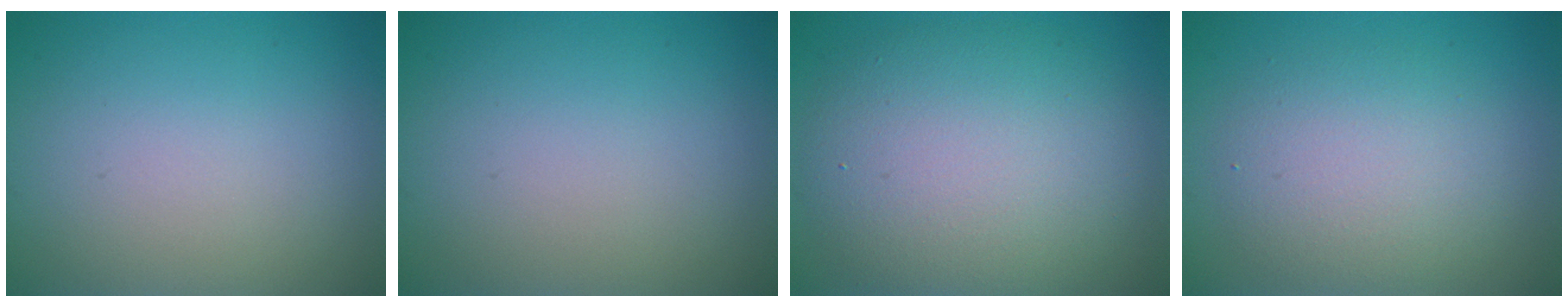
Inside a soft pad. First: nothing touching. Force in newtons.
{"total": 0.0}
{"total": 8.9, "press": 8.9, "slide": 0.3}
{"total": 4.3, "press": 4.3, "slide": 0.1}